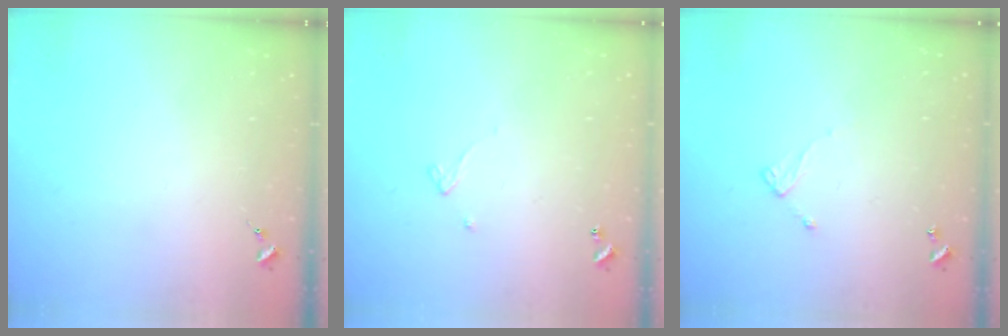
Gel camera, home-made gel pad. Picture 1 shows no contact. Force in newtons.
{"total": 2.6, "press": 2.6, "slide": 0.2}
{"total": 5.8, "press": 5.8, "slide": 0.5}